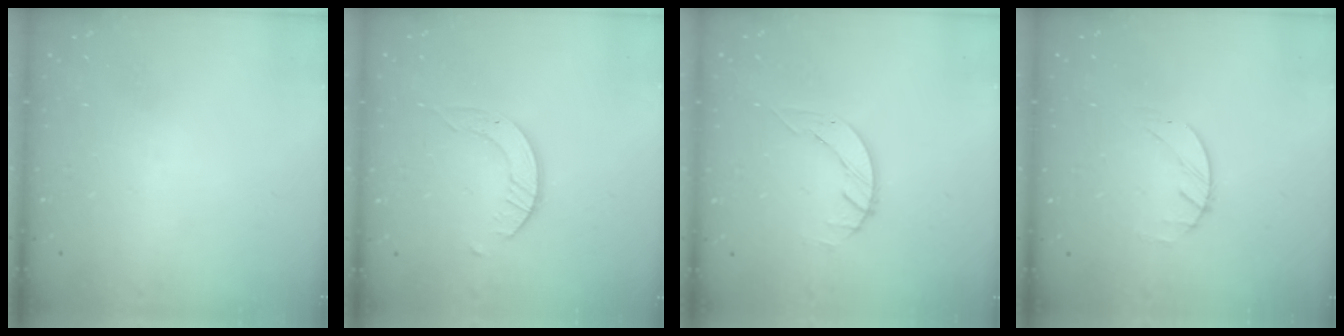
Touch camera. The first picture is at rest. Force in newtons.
{"total": 2.9, "press": 2.9, "slide": 0.3}
{"total": 2.6, "press": 2.6, "slide": 0.3}
{"total": 1.4, "press": 1.3, "slide": 0.2}